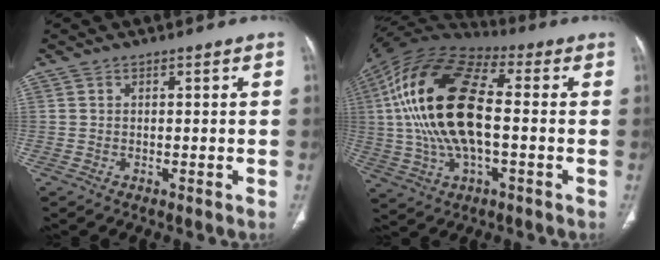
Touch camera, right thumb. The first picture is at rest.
{"total": 22.8, "force": [0.6, 10.7, 20.1], "torque": [-0.409, 0.020, 0.006]}